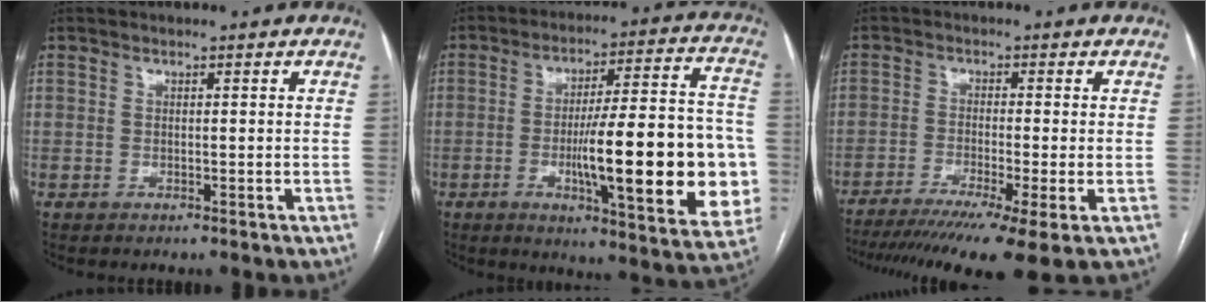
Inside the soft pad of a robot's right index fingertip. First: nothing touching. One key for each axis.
{"total": 23.1, "fx": -4.2, "fy": 4.0, "fz": 22.3, "tx": -0.260, "ty": 0.014, "tz": -0.049}
{"total": 14.2, "fx": -10.1, "fy": -0.3, "fz": 9.9, "tx": -0.139, "ty": -0.032, "tz": -0.160}